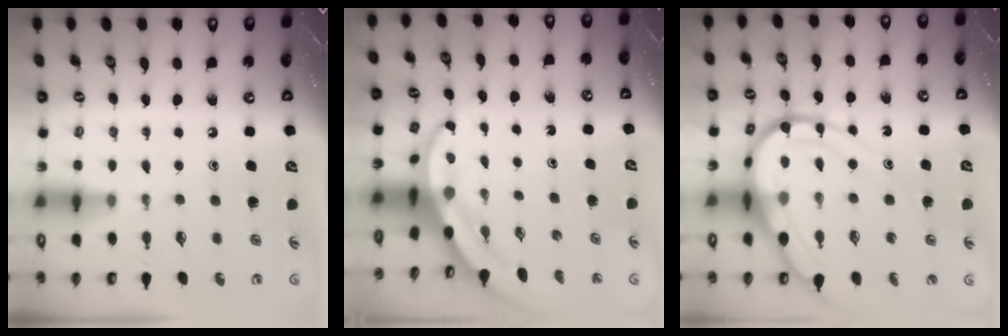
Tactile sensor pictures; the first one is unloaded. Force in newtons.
{"total": 3.6, "press": 3.6, "slide": 0.1}
{"total": 14.5, "press": 14.4, "slide": 1.6}